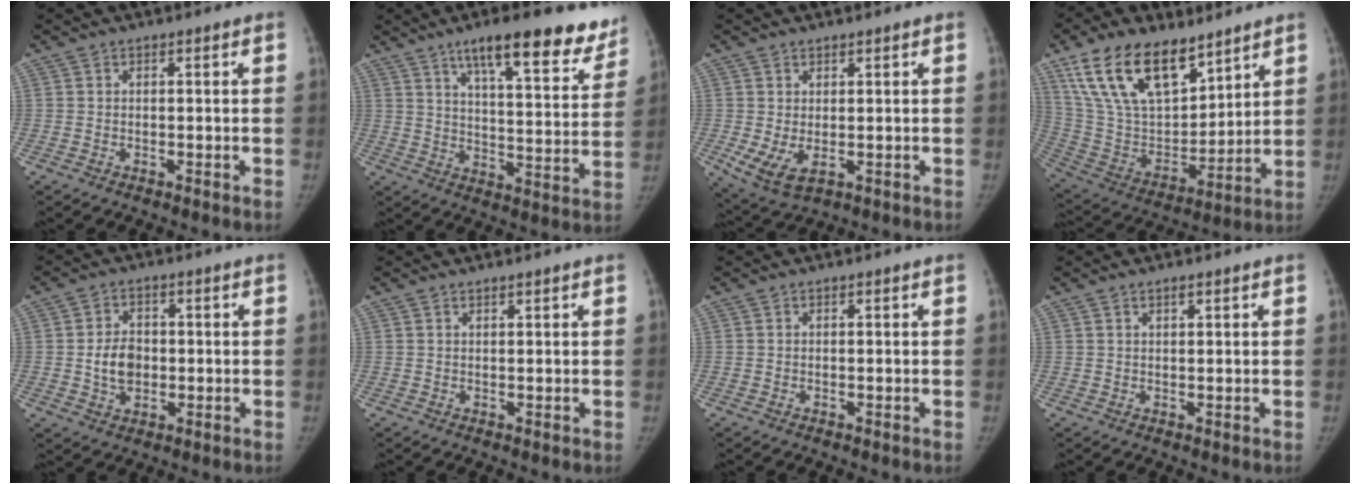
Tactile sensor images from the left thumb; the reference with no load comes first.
{"total": 19.1, "force": [13.5, 5.3, 12.4], "torque": [-0.128, -0.056, 0.191]}
{"total": 5.5, "force": [-0.2, 3.2, 4.5], "torque": [-0.085, -0.012, 0.014]}
{"total": 21.6, "force": [13.5, 10.9, 12.8], "torque": [-0.203, -0.049, 0.262]}
{"total": 6.2, "force": [-0.3, 4.6, 4.1], "torque": [-0.058, 0.004, -0.004]}
{"total": 0.7, "force": [0.6, 0.1, 0.3], "torque": [-0.007, -0.004, 0.013]}
{"total": 0.0}
{"total": 1.1, "force": [0.8, 0.3, 0.7], "torque": [-0.011, -0.003, 0.015]}